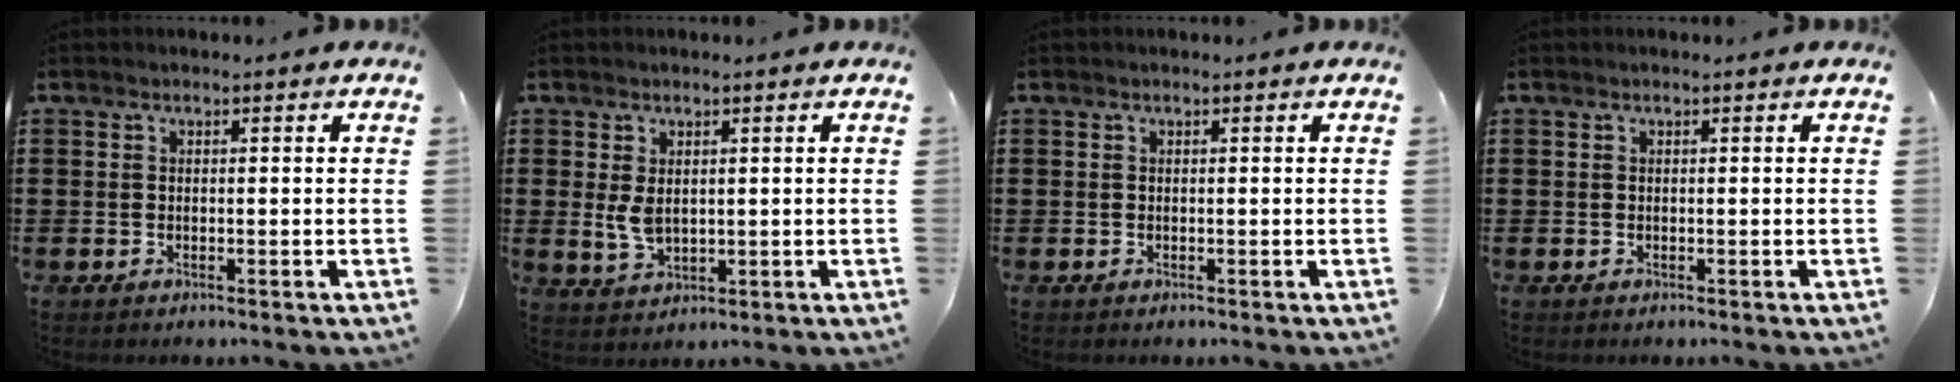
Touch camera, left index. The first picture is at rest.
{"total": 3.6, "force": [0.8, 2.1, 2.9], "torque": [-0.074, -0.003, 0.011]}
{"total": 0.0}
{"total": 0.0}